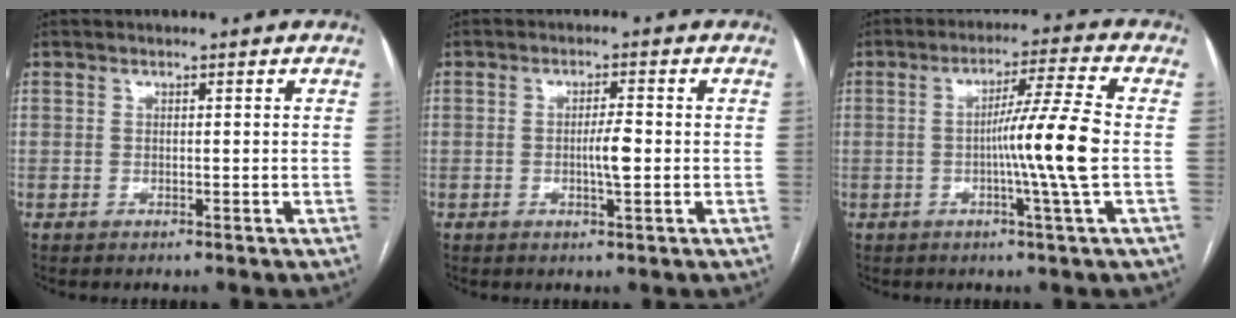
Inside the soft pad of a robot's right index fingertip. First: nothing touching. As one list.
[{"total": 3.3, "force": [-0.4, 0.4, 3.3], "torque": [-0.058, -0.001, -0.007]}, {"total": 9.5, "force": [-1.2, -2.1, 9.2], "torque": [-0.156, -0.004, -0.022]}]